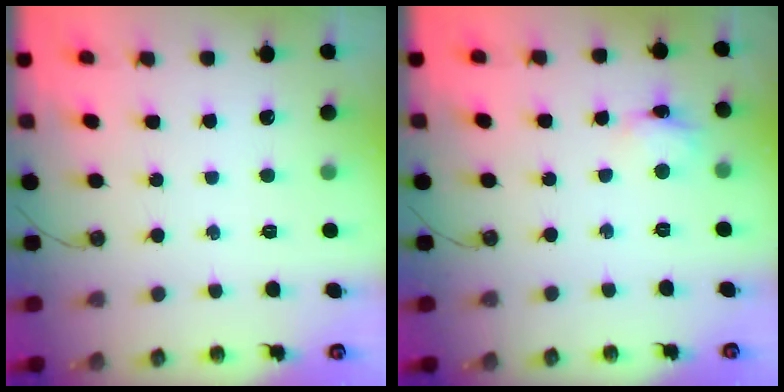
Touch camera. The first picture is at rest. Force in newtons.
{"total": 3.9, "press": 3.9, "slide": 0.3}